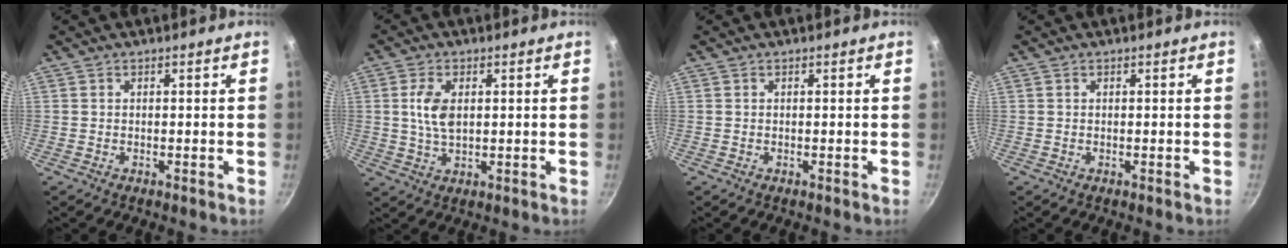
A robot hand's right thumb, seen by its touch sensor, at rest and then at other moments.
{"total": 6.0, "force": [1.2, 3.4, 4.8], "torque": [-0.090, -0.002, 0.023]}
{"total": 0.0}
{"total": 0.0}